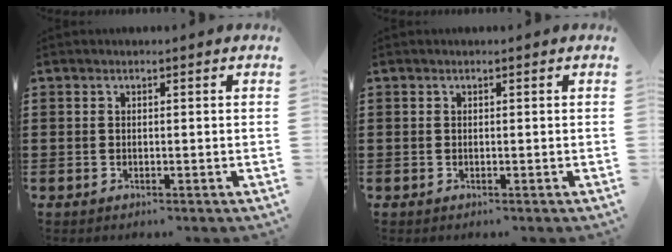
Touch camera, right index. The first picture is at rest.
{"total": 0.0}